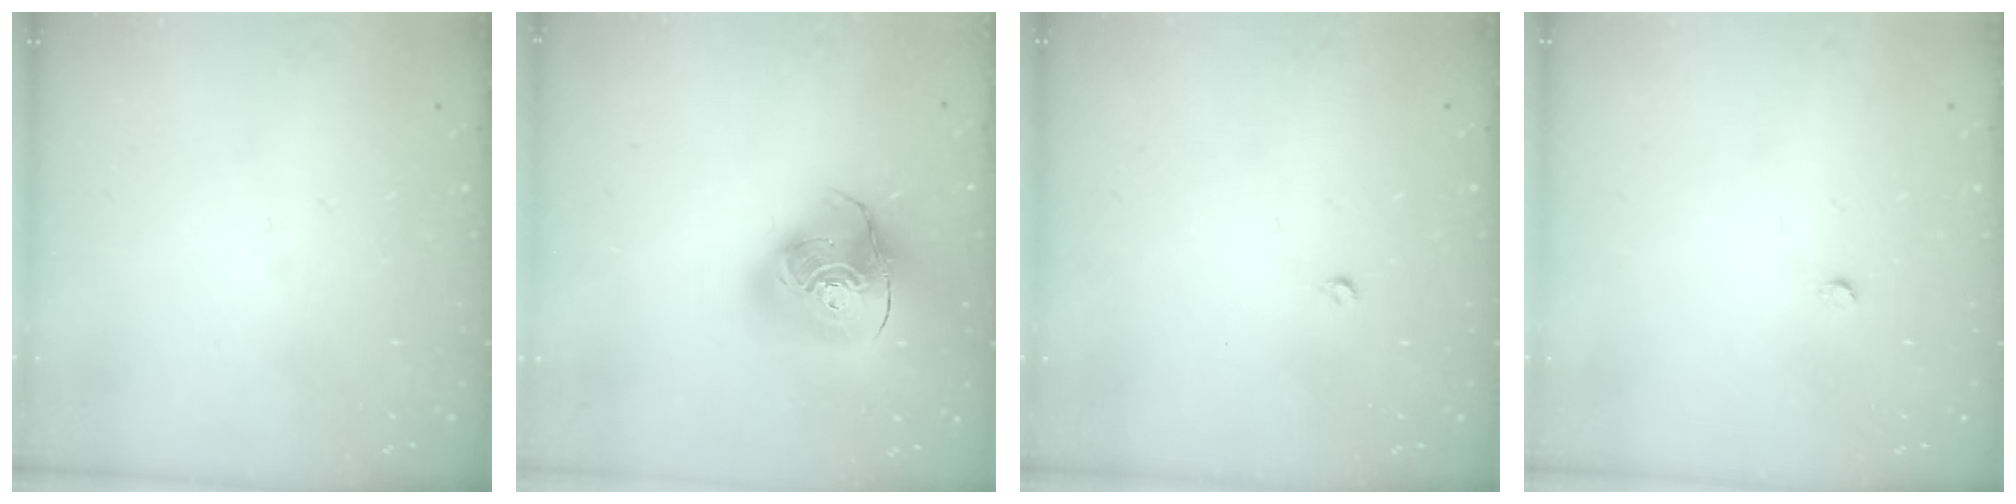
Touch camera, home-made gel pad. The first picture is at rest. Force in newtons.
{"total": 18.0, "press": 17.8, "slide": 2.4}
{"total": 2.6, "press": 2.5, "slide": 0.4}
{"total": 2.4, "press": 2.4, "slide": 0.3}